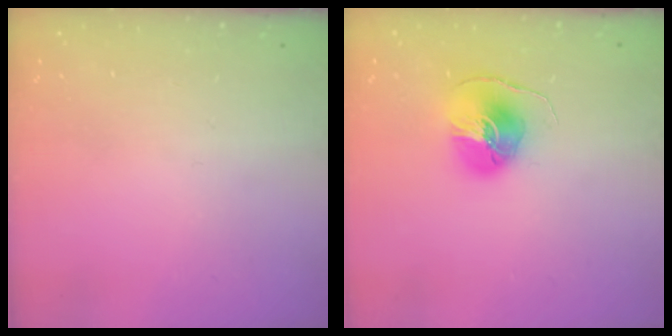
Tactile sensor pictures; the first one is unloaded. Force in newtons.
{"total": 9.6, "press": 9.6, "slide": 0.8}